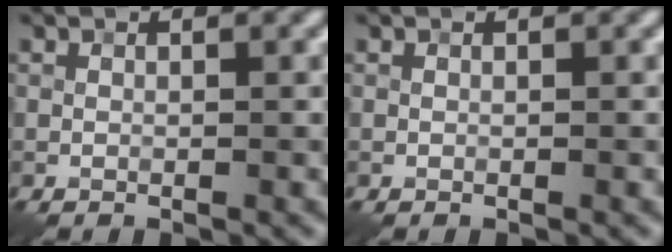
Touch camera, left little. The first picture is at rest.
{"total": 0.0}